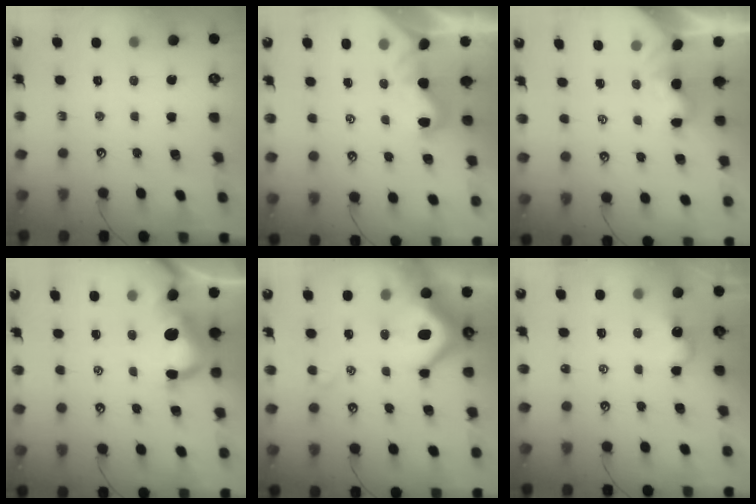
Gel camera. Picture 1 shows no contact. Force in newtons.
{"total": 0.9, "press": 0.7, "slide": 0.5}
{"total": 1.9, "press": 1.8, "slide": 0.5}
{"total": 5.6, "press": 5.4, "slide": 1.3}
{"total": 12.8, "press": 12.7, "slide": 1.9}
{"total": 2.1, "press": 2.1, "slide": 0.5}